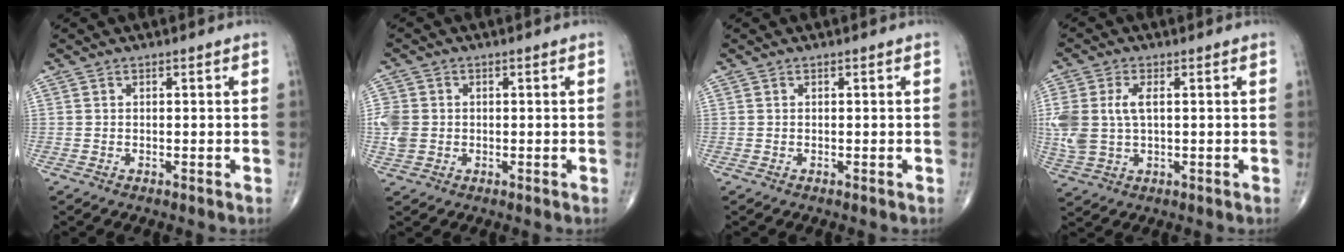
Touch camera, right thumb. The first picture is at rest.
{"total": 5.2, "force": [-0.3, 4.4, 2.8], "torque": [-0.061, 0.006, -0.003]}
{"total": 0.0}
{"total": 9.1, "force": [1.0, 5.2, 7.4], "torque": [-0.185, 0.006, 0.029]}